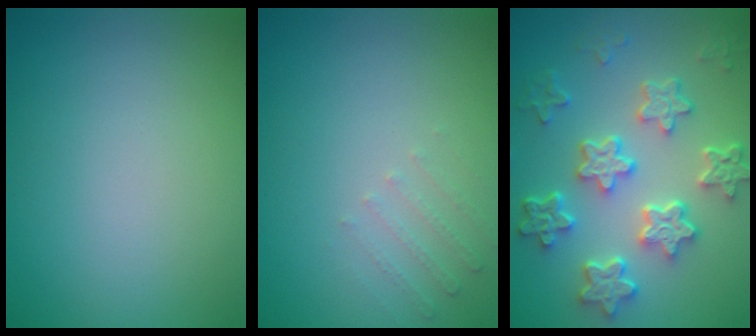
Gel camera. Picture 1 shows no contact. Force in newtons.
{"total": 1.3, "press": 1.3, "slide": 0.4}
{"total": 6.4, "press": 4.9, "slide": 4.2}